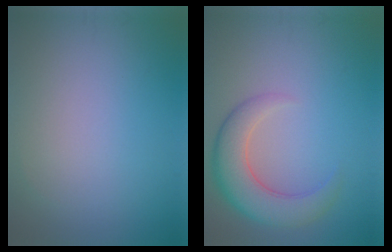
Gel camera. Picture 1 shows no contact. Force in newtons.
{"total": 5.7, "press": 5.7, "slide": 0.3}